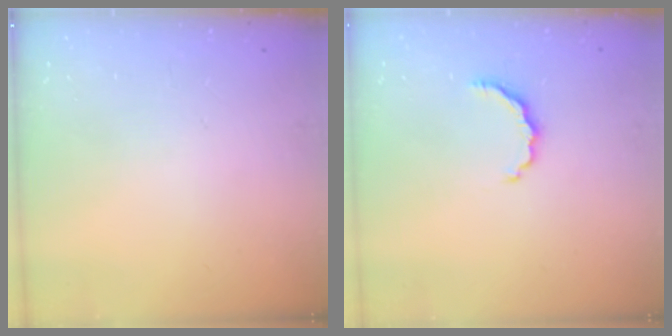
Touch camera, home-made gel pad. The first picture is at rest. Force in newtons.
{"total": 5.2, "press": 5.2, "slide": 0.8}